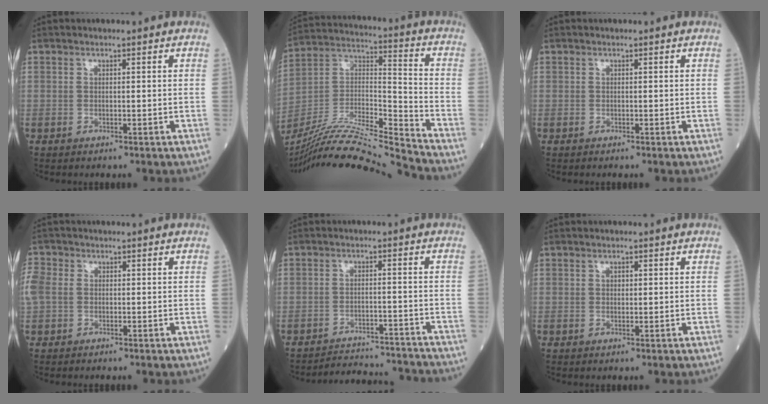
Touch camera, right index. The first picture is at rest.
{"total": 21.4, "force": [-19.8, -1.7, 7.9], "torque": [-0.175, -0.004, -0.348]}
{"total": 0.0}
{"total": 4.1, "force": [0.0, 3.2, 2.5], "torque": [-0.095, 0.015, 0.002]}
{"total": 11.3, "force": [-11.2, 0.4, 1.1], "torque": [-0.011, 0.008, -0.151]}
{"total": 1.0, "force": [0.3, 0.6, 0.7], "torque": [-0.012, 0.000, 0.005]}